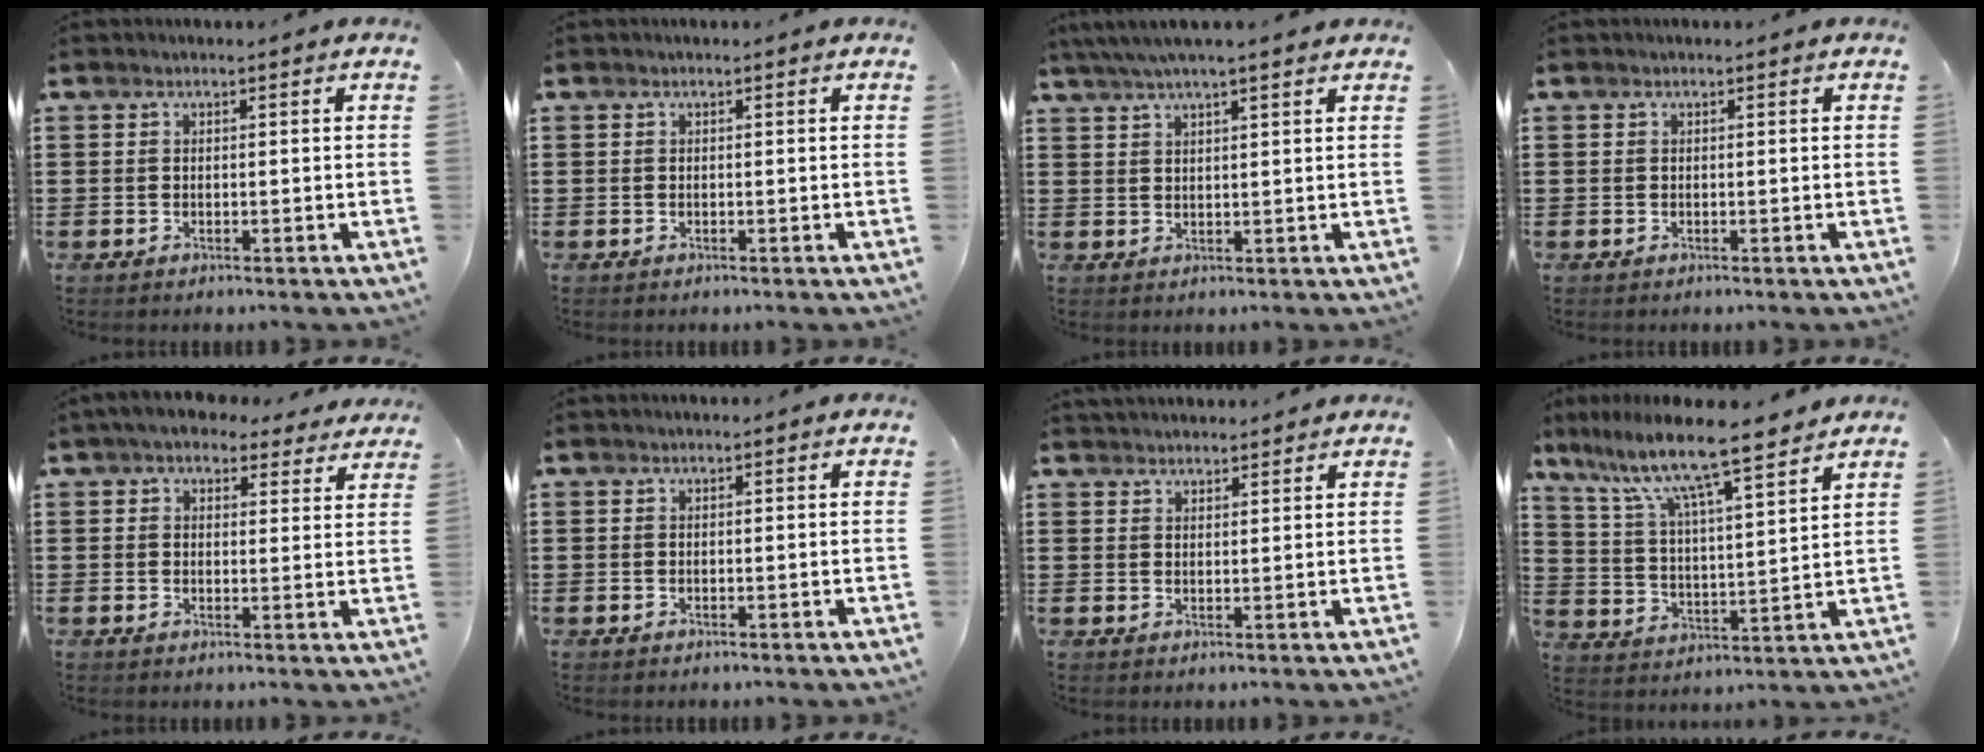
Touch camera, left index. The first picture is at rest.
{"total": 0.0}
{"total": 3.7, "force": [3.0, 0.3, 2.2], "torque": [-0.049, 0.000, 0.053]}
{"total": 0.0}
{"total": 4.7, "force": [4.0, 1.8, 1.6], "torque": [-0.045, -0.003, 0.076]}
{"total": 0.0}
{"total": 2.1, "force": [2.1, 0.2, -0.2], "torque": [-0.001, 0.000, 0.040]}
{"total": 10.4, "force": [8.8, 0.2, 5.6], "torque": [-0.138, -0.049, 0.149]}